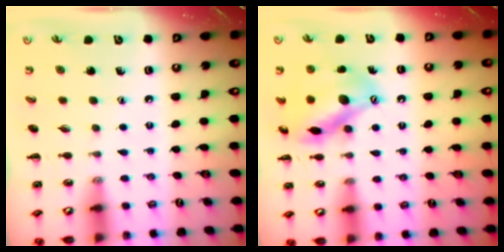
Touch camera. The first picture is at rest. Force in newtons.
{"total": 14.4, "press": 14.2, "slide": 2.5}